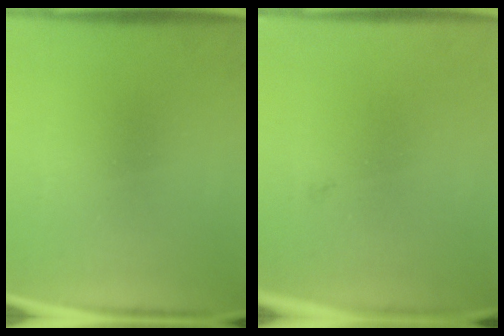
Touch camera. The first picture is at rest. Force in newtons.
{"total": 0.7}